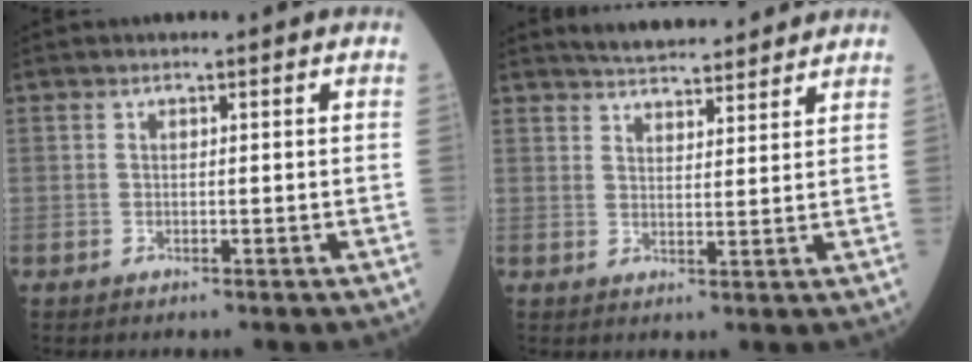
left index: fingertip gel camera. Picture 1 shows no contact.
{"total": 9.2, "force": [8.6, 1.4, 2.8], "torque": [-0.041, 0.011, 0.121]}